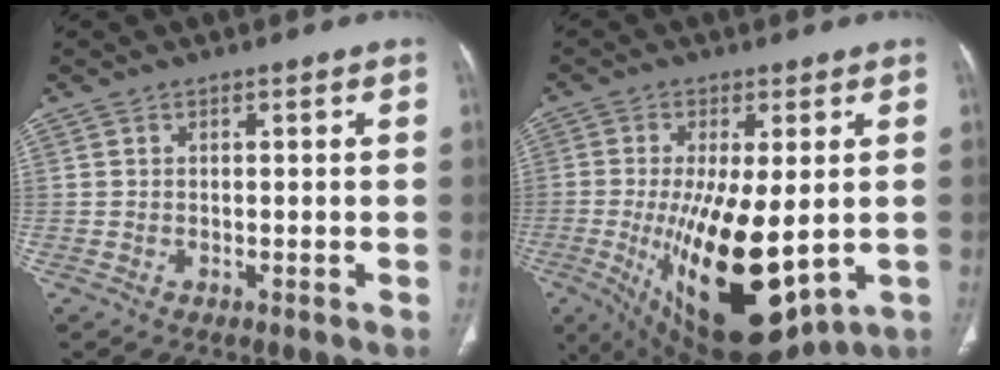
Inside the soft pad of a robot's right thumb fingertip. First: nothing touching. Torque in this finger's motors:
{"motor_torque": [3.80, 1.20, 2.32, -0.45, 0.95]}